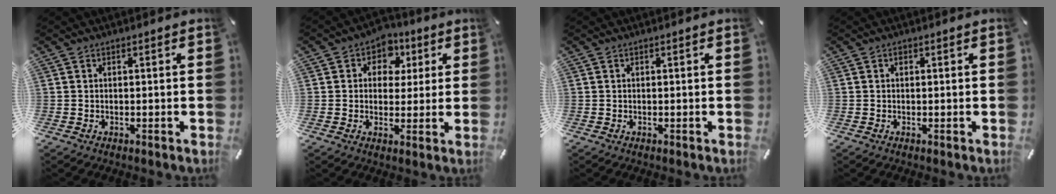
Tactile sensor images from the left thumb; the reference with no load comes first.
{"total": 7.2, "force": [1.7, 6.3, 3.1], "torque": [-0.042, -0.002, 0.024]}
{"total": 0.0}
{"total": 0.5, "force": [0.2, 0.4, 0.3], "torque": [-0.005, 0.001, 0.003]}